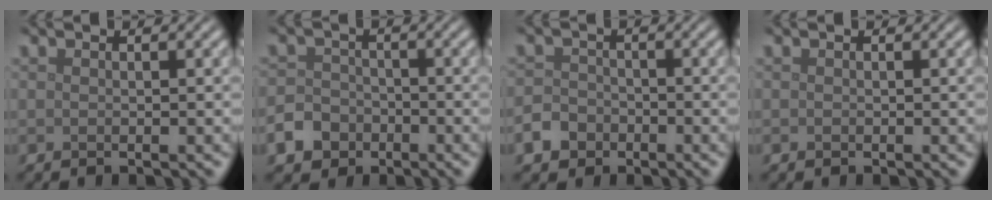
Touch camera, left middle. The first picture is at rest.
{"total": 4.7, "force": [-2.8, 3.6, 1.1], "torque": [-0.007, -0.011, -0.057]}
{"total": 3.0, "force": [-1.9, 2.3, 0.8], "torque": [-0.008, -0.004, -0.037]}
{"total": 0.0}